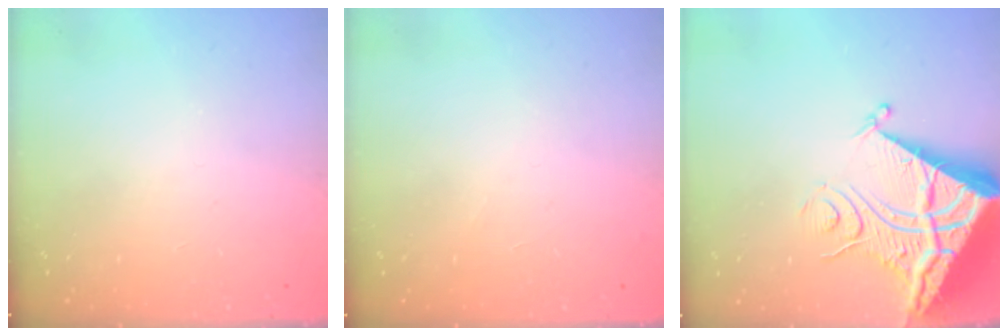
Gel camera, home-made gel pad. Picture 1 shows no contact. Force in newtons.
{"total": 4.9, "press": 4.8, "slide": 0.5}
{"total": 12.2, "press": 12.1, "slide": 1.3}